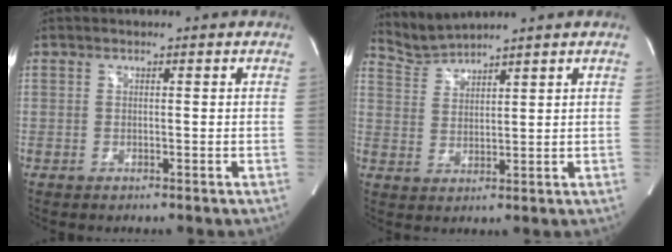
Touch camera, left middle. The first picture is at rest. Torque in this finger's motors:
{"motor_torque": [-0.30, -0.28, -0.15, -0.03]}